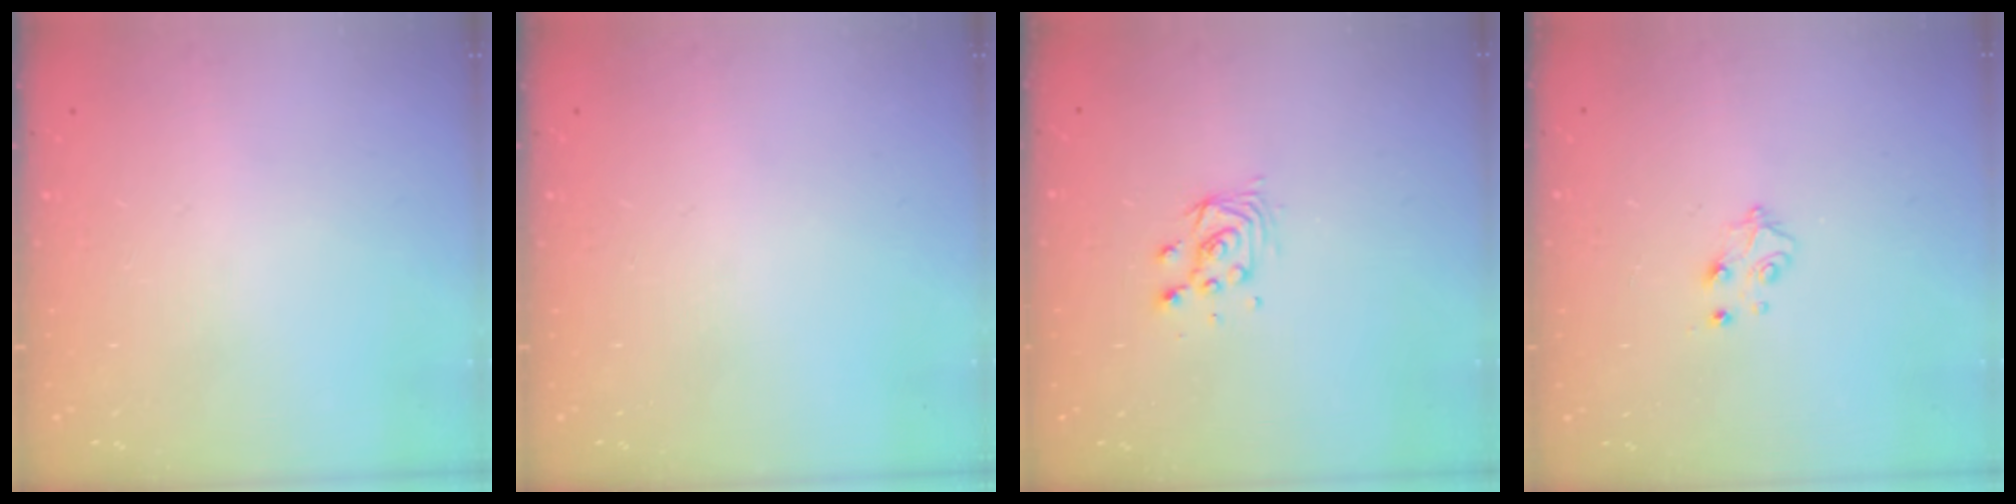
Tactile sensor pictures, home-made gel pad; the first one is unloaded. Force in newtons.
{"total": 0.0}
{"total": 4.2, "press": 4.2, "slide": 0.3}
{"total": 4.4, "press": 4.4, "slide": 0.5}